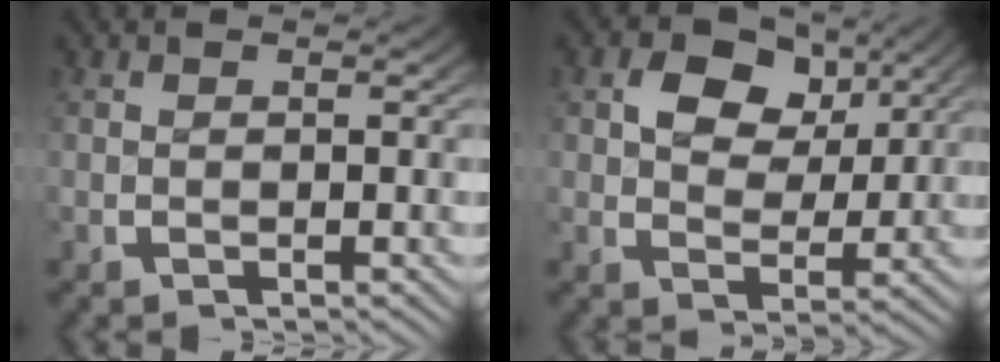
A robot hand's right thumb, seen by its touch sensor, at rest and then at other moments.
{"total": 5.2, "force": [1.9, 3.8, 2.9], "torque": [-0.051, -0.014, 0.032]}